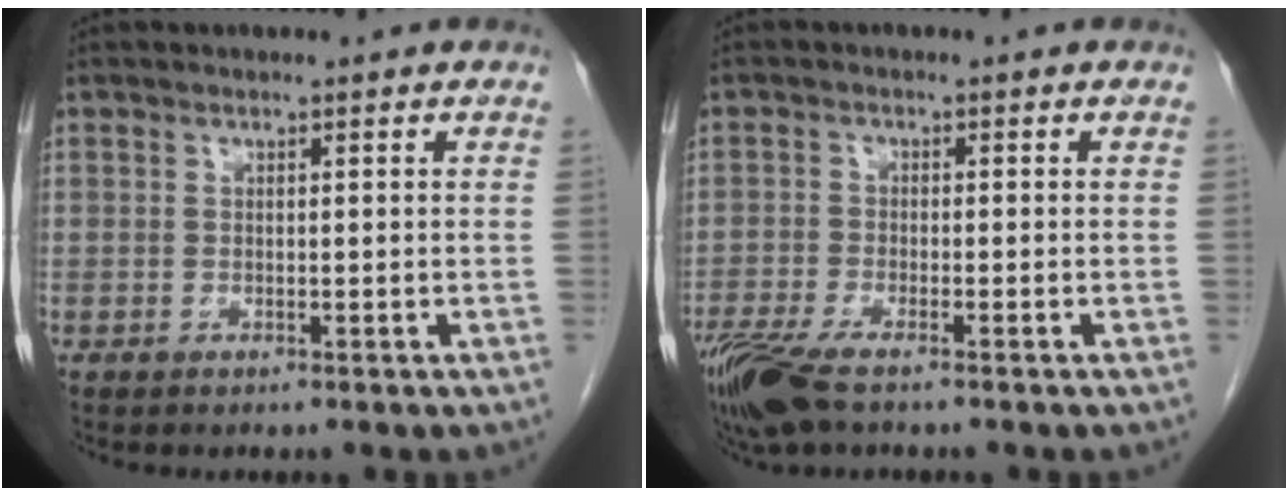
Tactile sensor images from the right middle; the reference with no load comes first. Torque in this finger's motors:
{"motor_torque": [0.71, -0.54, 0.10, 0.09]}